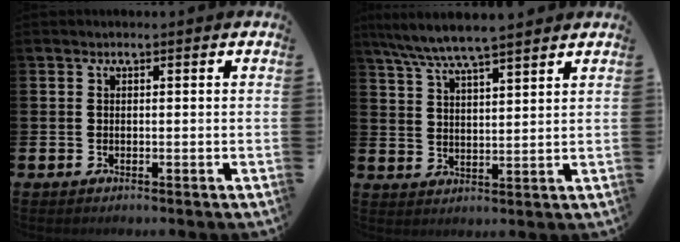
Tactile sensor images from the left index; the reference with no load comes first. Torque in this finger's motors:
{"motor_torque": [0.18, -0.36, 0.99, 0.21]}